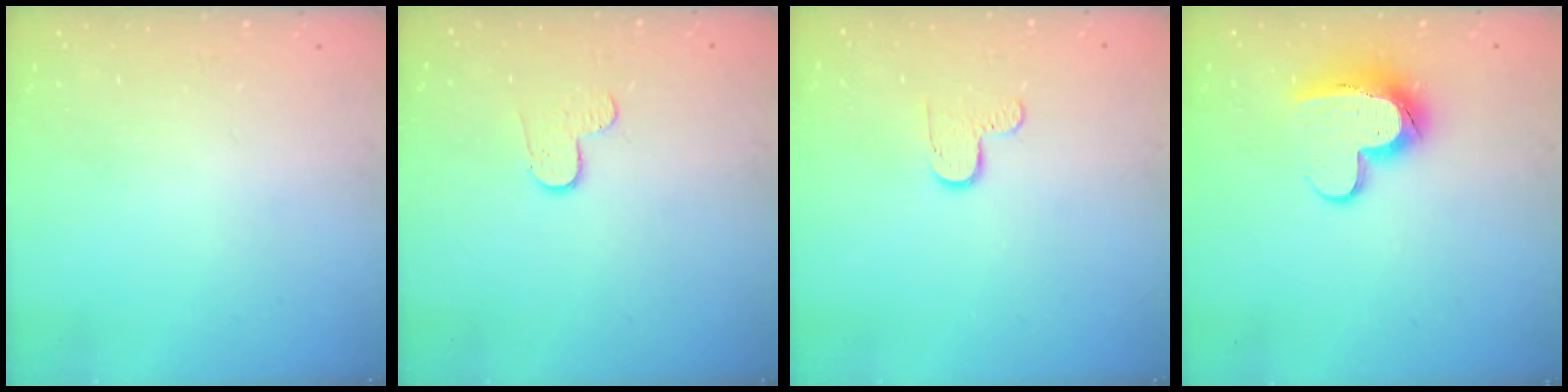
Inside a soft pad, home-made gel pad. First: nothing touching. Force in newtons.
{"total": 5.5, "press": 5.5, "slide": 0.5}
{"total": 4.7, "press": 4.7, "slide": 0.4}
{"total": 11.7, "press": 11.7, "slide": 1.0}